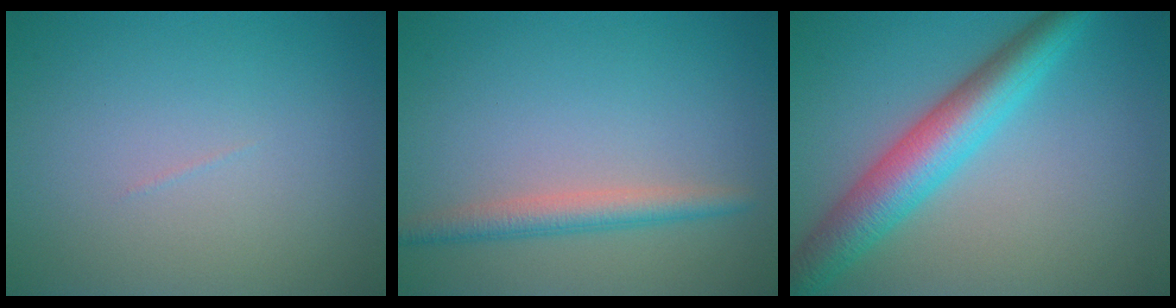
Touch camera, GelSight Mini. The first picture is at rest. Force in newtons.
{"total": 2.7, "press": 2.7, "slide": 0.2}
{"total": 6.5, "press": 6.5, "slide": 0.1}